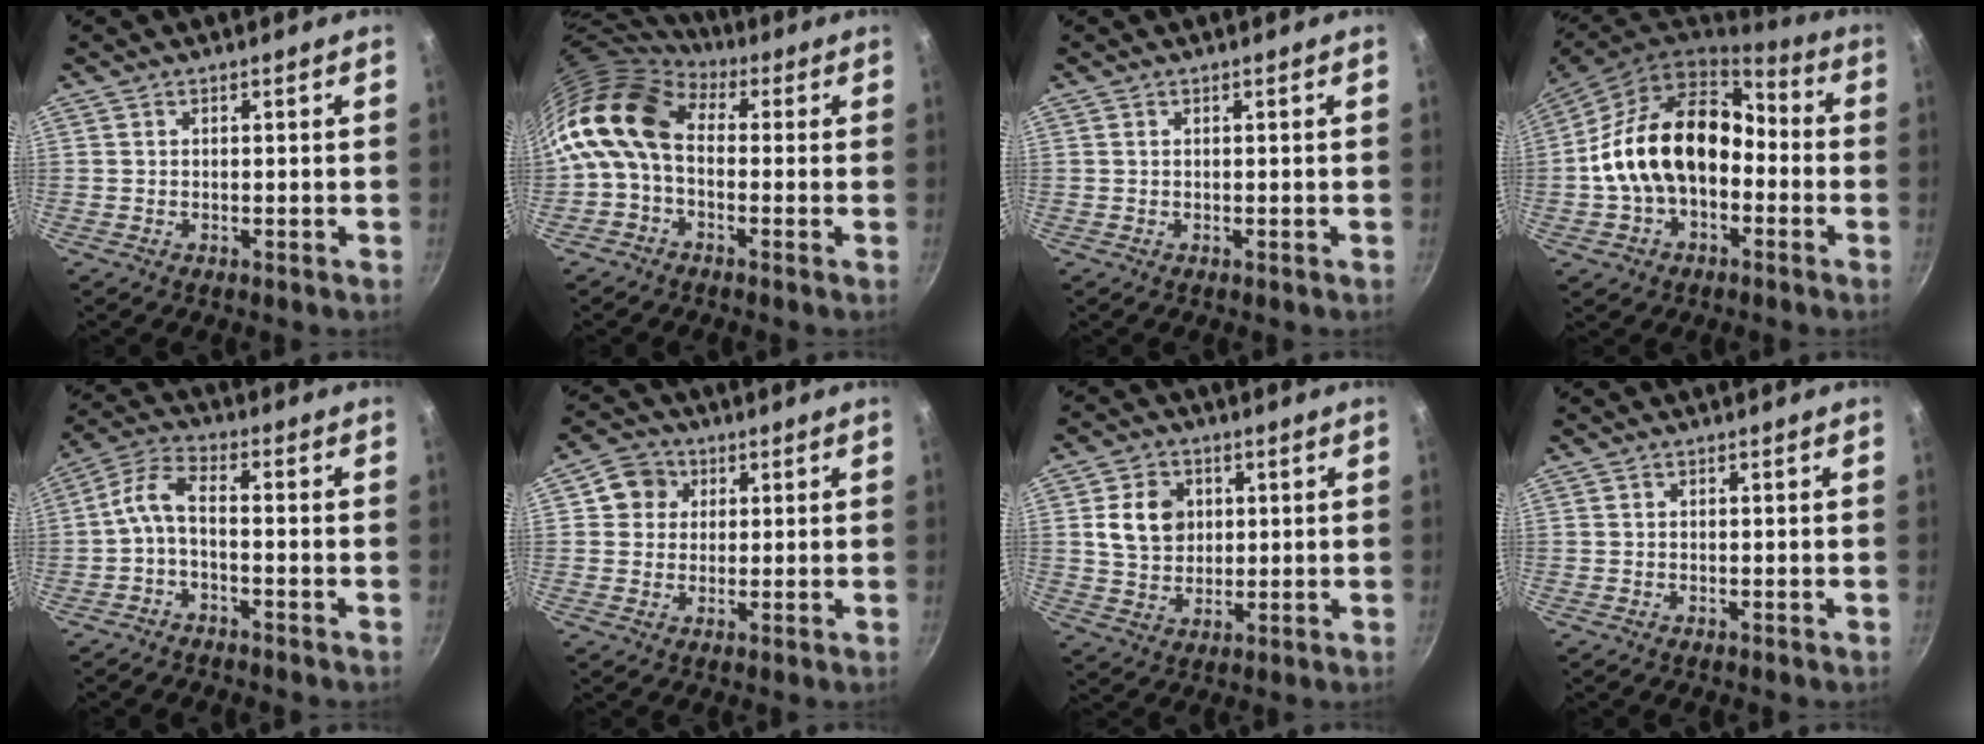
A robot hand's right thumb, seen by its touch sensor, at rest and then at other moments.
{"total": 12.7, "force": [0.5, 8.7, 9.3], "torque": [-0.172, 0.025, -0.013]}
{"total": 0.0}
{"total": 18.8, "force": [-2.1, 13.0, 13.4], "torque": [-0.206, 0.059, -0.043]}
{"total": 5.8, "force": [-2.2, 2.4, 4.8], "torque": [-0.115, 0.037, -0.052]}
{"total": 6.0, "force": [1.8, 5.5, 1.7], "torque": [0.012, 0.005, 0.020]}
{"total": 6.8, "force": [1.7, 5.4, 3.7], "torque": [-0.047, -0.005, 0.032]}
{"total": 0.0}